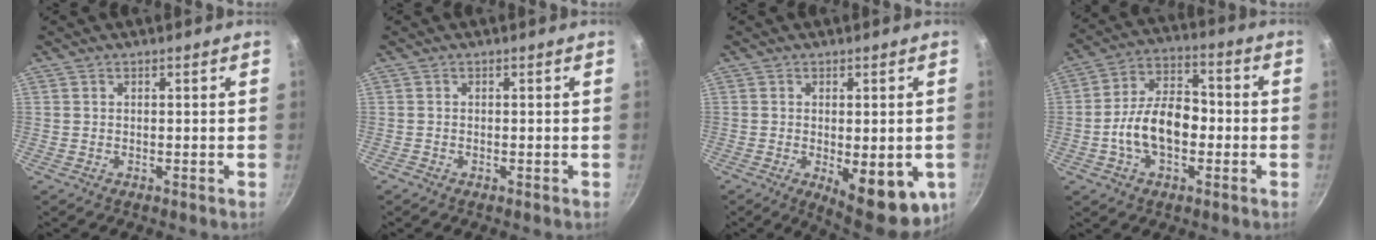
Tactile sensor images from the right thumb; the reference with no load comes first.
{"total": 0.0}
{"total": 14.3, "force": [-3.5, 5.6, 12.7], "torque": [-0.137, -0.015, -0.033]}
{"total": 13.0, "force": [-2.5, 8.1, 9.9], "torque": [-0.144, 0.039, -0.056]}